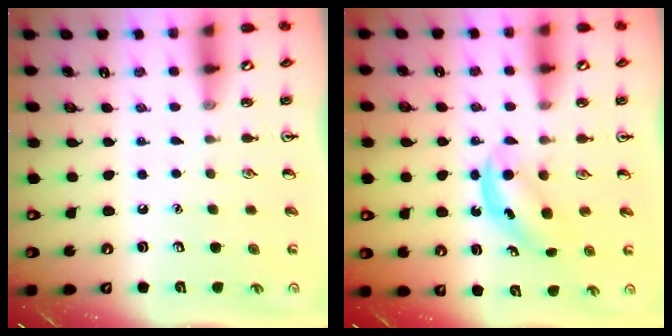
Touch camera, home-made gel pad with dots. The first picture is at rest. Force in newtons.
{"total": 5.2, "press": 5.2, "slide": 0.6}